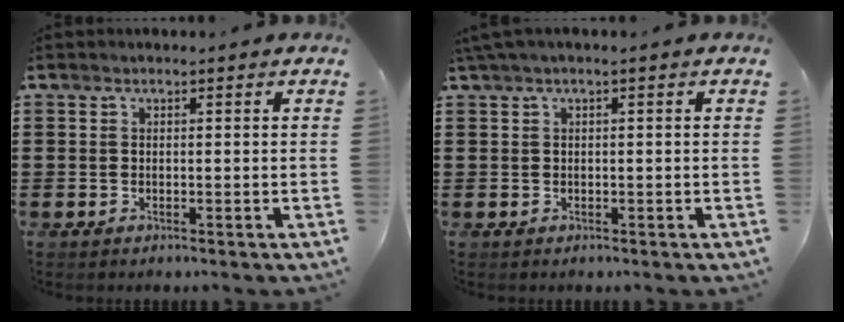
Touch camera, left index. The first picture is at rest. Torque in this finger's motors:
{"motor_torque": [0.64, -0.69, 0.32, 0.09]}